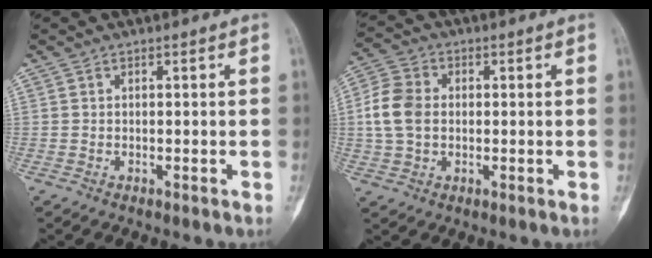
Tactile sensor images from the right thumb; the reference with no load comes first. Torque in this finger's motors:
{"motor_torque": [0.27, 0.74, 0.59, -0.20, 0.00]}